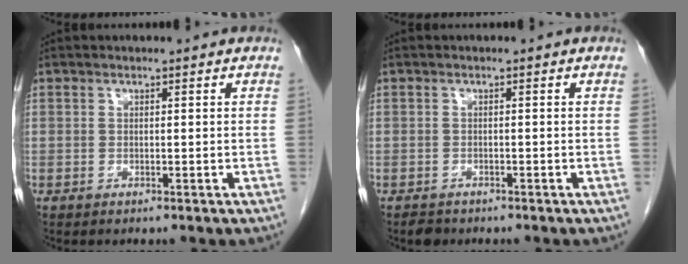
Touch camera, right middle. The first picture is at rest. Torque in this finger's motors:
{"motor_torque": [-0.10, 0.16, 0.02, 0.00]}